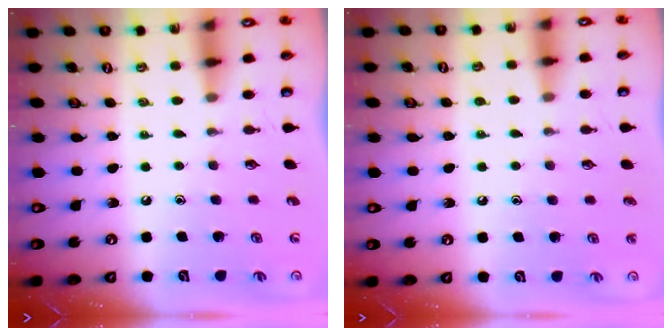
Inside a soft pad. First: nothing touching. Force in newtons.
{"total": 4.5, "press": 4.5, "slide": 0.5}